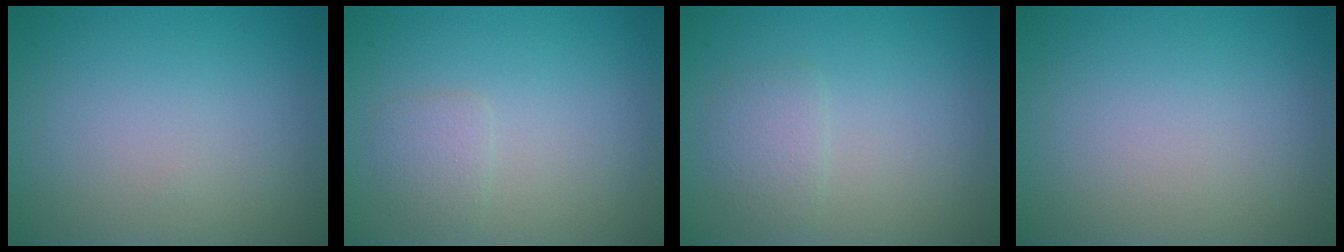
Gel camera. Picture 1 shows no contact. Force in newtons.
{"total": 1.3, "press": 1.3, "slide": 0.1}
{"total": 1.6, "press": 1.6, "slide": 0.0}
{"total": 0.0}